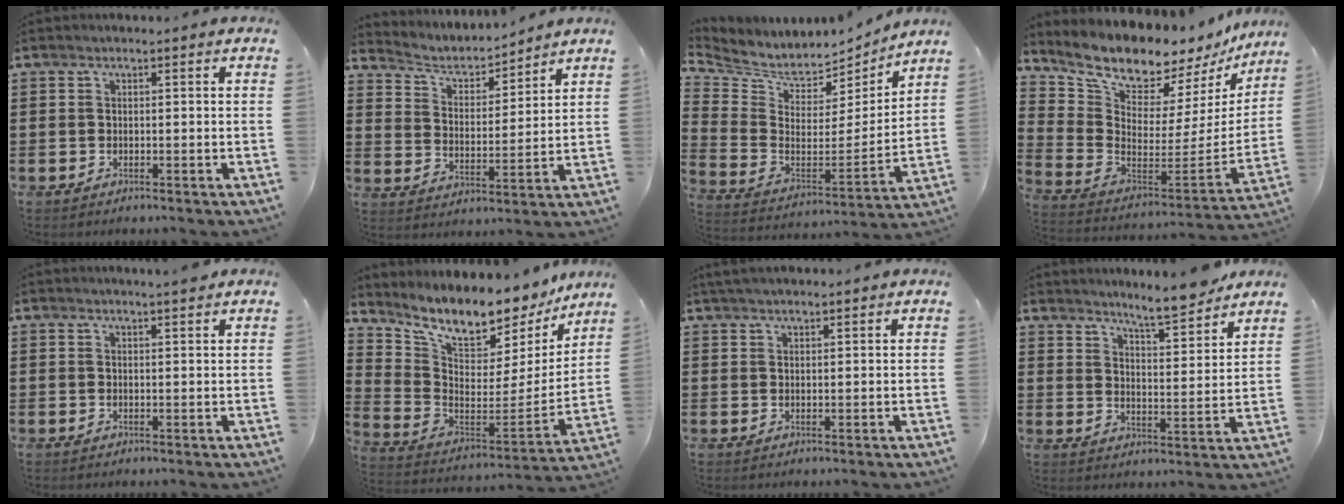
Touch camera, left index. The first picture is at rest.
{"total": 3.9, "force": [3.5, 1.4, 0.8], "torque": [-0.041, -0.023, 0.053]}
{"total": 5.4, "force": [4.6, 2.6, 1.0], "torque": [-0.053, -0.041, 0.078]}
{"total": 9.4, "force": [8.6, 2.5, 2.8], "torque": [-0.096, -0.075, 0.150]}
{"total": 1.6, "force": [1.5, -0.1, 0.6], "torque": [-0.015, -0.001, 0.028]}
{"total": 9.6, "force": [8.4, 2.6, 3.8], "torque": [-0.104, -0.070, 0.141]}
{"total": 1.8, "force": [1.7, 0.4, 0.6], "torque": [-0.015, 0.003, 0.032]}
{"total": 6.9, "force": [6.5, 0.0, 2.2], "torque": [-0.049, -0.037, 0.114]}